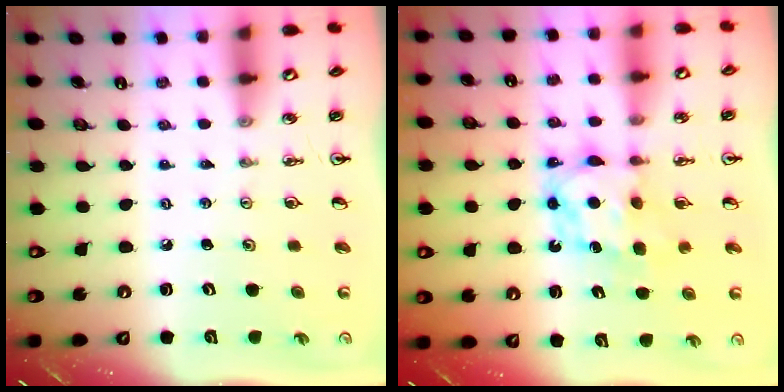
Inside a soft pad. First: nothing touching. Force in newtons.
{"total": 7.3, "press": 7.3, "slide": 0.2}